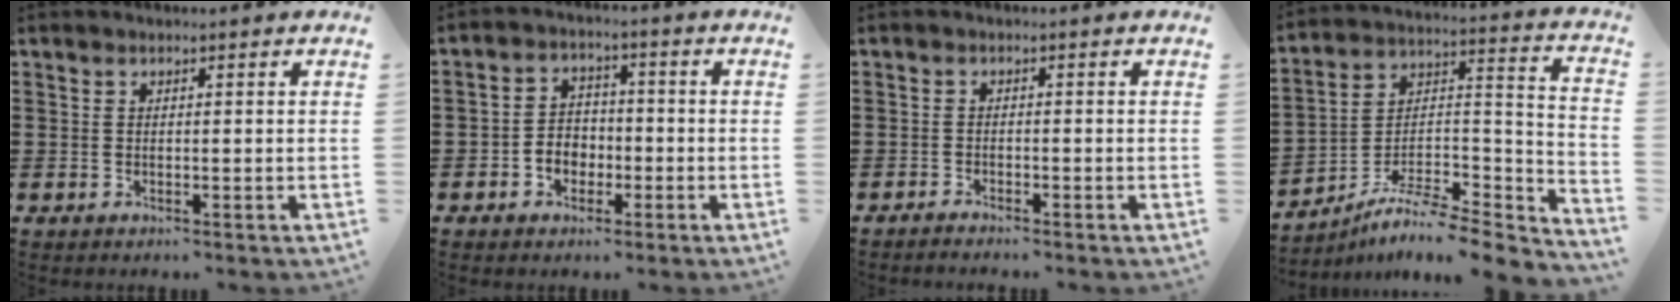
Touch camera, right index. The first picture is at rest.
{"total": 3.8, "force": [-1.7, 3.1, 1.3], "torque": [-0.034, 0.008, -0.037]}
{"total": 1.1, "force": [-1.1, -0.1, 0.0], "torque": [-0.002, 0.000, -0.022]}
{"total": 7.4, "force": [-6.3, 1.6, 3.5], "torque": [-0.055, 0.003, -0.124]}